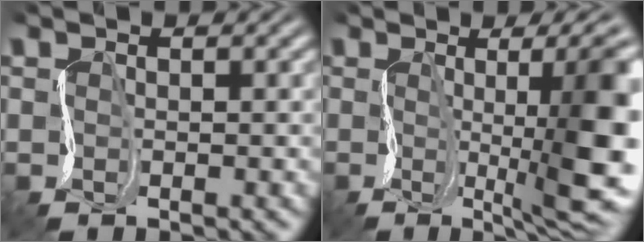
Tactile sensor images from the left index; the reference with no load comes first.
{"total": 10.6, "force": [0.1, 2.8, 10.3], "torque": [-0.119, 0.003, 0.001]}